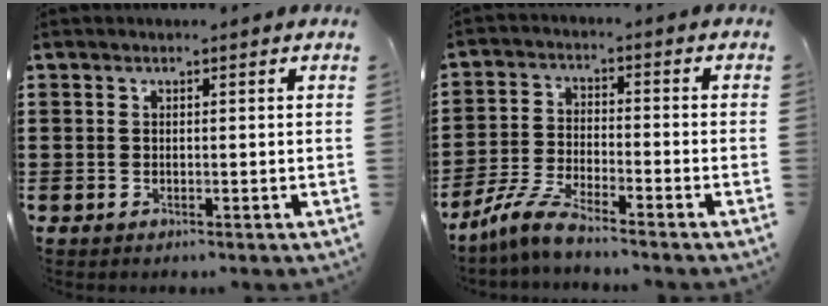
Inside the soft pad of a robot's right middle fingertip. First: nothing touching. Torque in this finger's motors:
{"motor_torque": [1.60, -0.54, 0.12, 0.13]}